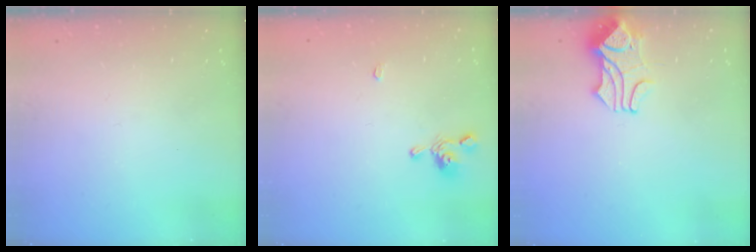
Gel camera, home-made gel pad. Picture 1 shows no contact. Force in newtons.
{"total": 3.0, "press": 3.0, "slide": 0.2}
{"total": 1.7, "press": 1.3, "slide": 1.0}